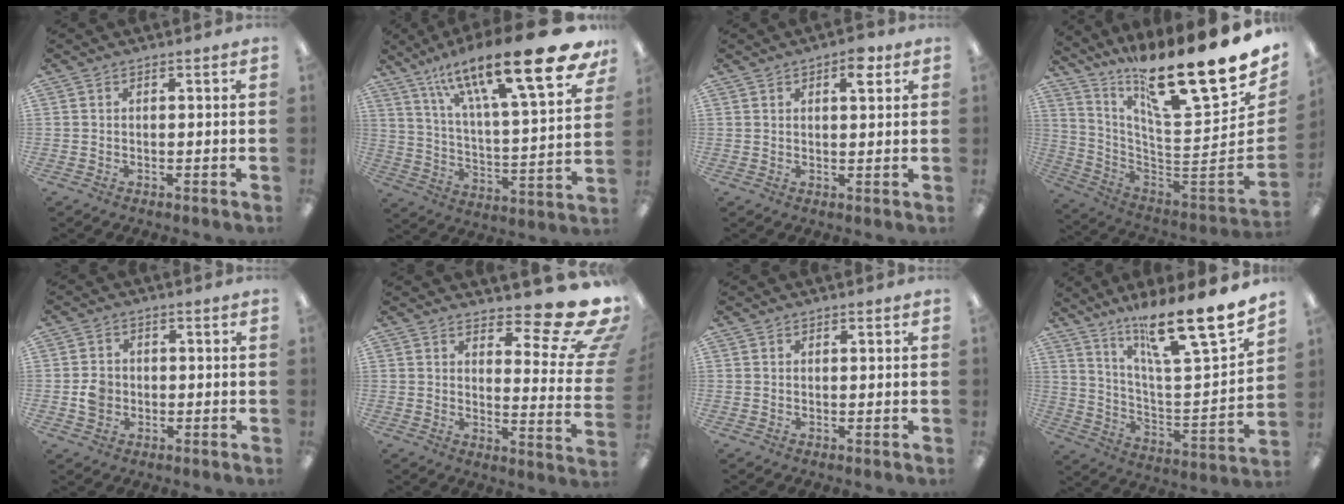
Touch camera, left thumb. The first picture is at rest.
{"total": 25.2, "force": [16.6, 5.3, 18.1], "torque": [-0.279, -0.106, 0.264]}
{"total": 5.0, "force": [2.8, 2.5, 3.3], "torque": [-0.030, -0.008, 0.041]}
{"total": 23.6, "force": [18.0, 3.6, 14.8], "torque": [-0.201, -0.156, 0.287]}
{"total": 4.4, "force": [-0.7, 3.9, 1.9], "torque": [-0.025, 0.005, -0.013]}
{"total": 14.3, "force": [10.5, 3.7, 8.9], "torque": [-0.110, -0.093, 0.172]}
{"total": 0.7, "force": [0.5, 0.5, 0.1], "torque": [-0.002, 0.003, 0.009]}
{"total": 19.6, "force": [16.4, 1.7, 10.5], "torque": [-0.167, -0.127, 0.262]}